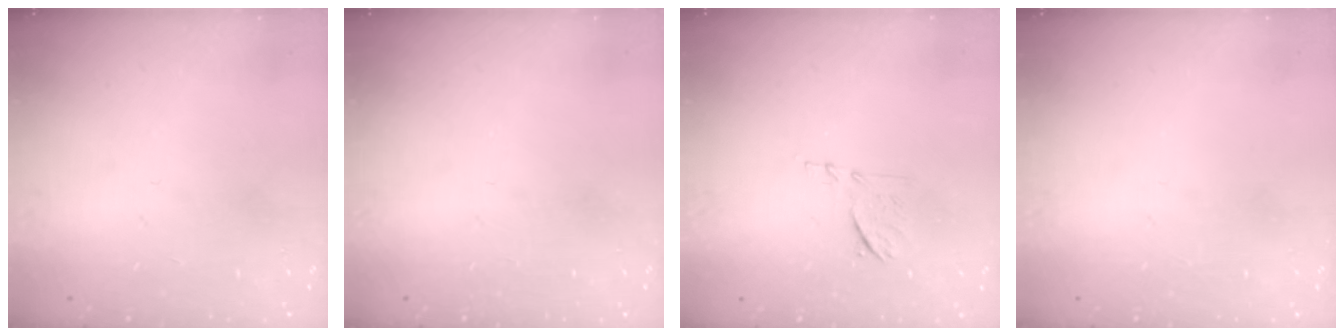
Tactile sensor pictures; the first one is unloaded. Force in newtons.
{"total": 0.0}
{"total": 6.9, "press": 6.8, "slide": 1.0}
{"total": 0.0}